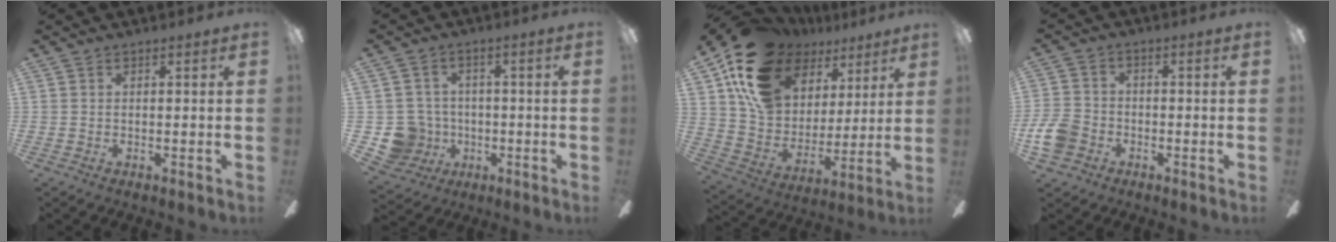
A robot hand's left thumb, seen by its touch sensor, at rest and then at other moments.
{"total": 8.6, "force": [-1.8, 8.3, 1.4], "torque": [-0.072, 0.016, -0.025]}
{"total": 19.8, "force": [11.6, 13.2, 9.1], "torque": [-0.171, -0.059, 0.220]}
{"total": 7.7, "force": [-3.0, 6.1, 3.7], "torque": [-0.098, 0.023, -0.057]}